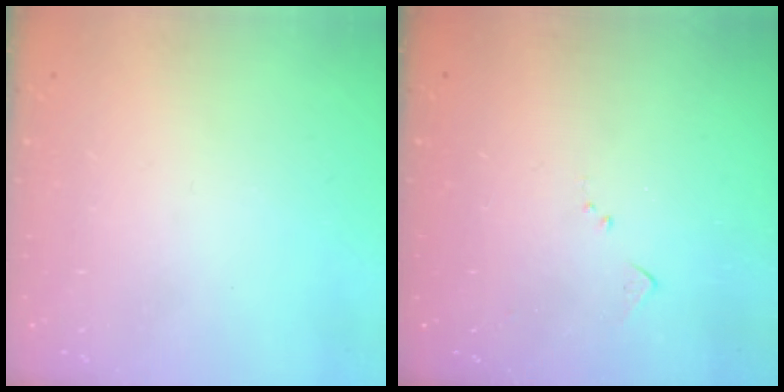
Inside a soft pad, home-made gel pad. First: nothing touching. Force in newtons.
{"total": 4.9, "press": 4.8, "slide": 0.7}